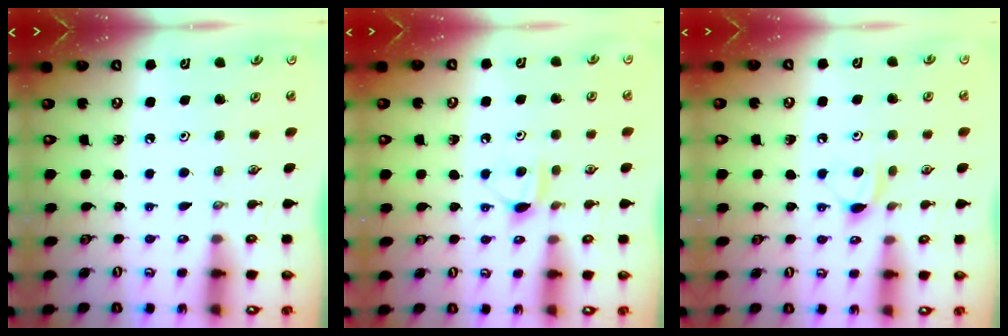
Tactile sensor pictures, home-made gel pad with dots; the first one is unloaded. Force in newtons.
{"total": 4.9, "press": 4.8, "slide": 0.5}
{"total": 6.4, "press": 6.4, "slide": 0.8}